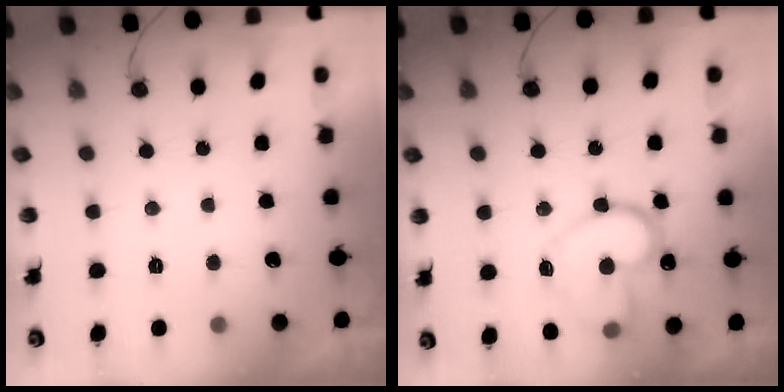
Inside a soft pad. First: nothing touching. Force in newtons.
{"total": 16.8, "press": 16.8, "slide": 1.3}